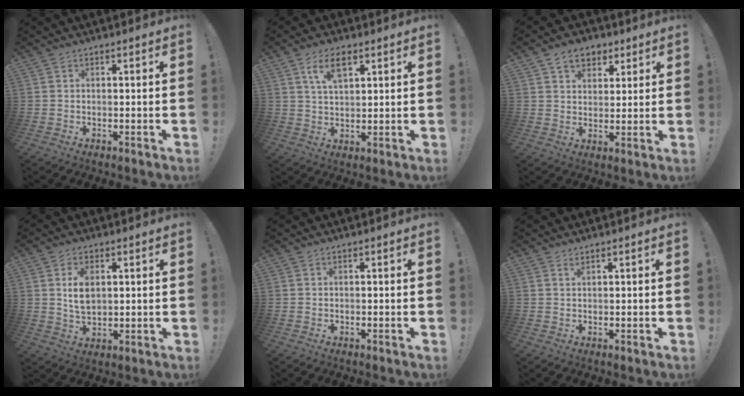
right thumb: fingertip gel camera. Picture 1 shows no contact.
{"total": 7.5, "force": [3.7, 3.5, 5.5], "torque": [-0.092, -0.004, 0.064]}
{"total": 7.8, "force": [4.2, 5.7, 3.3], "torque": [-0.038, -0.015, 0.079]}
{"total": 6.6, "force": [1.7, 3.8, 5.0], "torque": [-0.076, -0.006, 0.026]}
{"total": 0.0}
{"total": 0.8, "force": [0.7, 0.0, 0.5], "torque": [-0.003, -0.003, 0.012]}